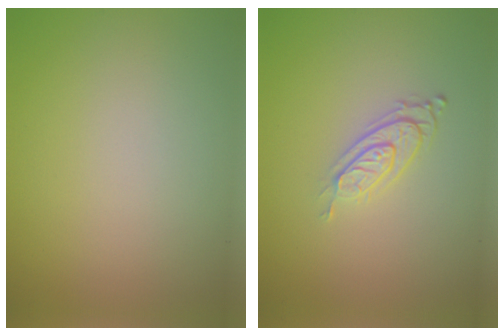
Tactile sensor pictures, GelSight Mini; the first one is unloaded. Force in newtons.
{"total": 2.9, "press": 1.9, "slide": 2.2}